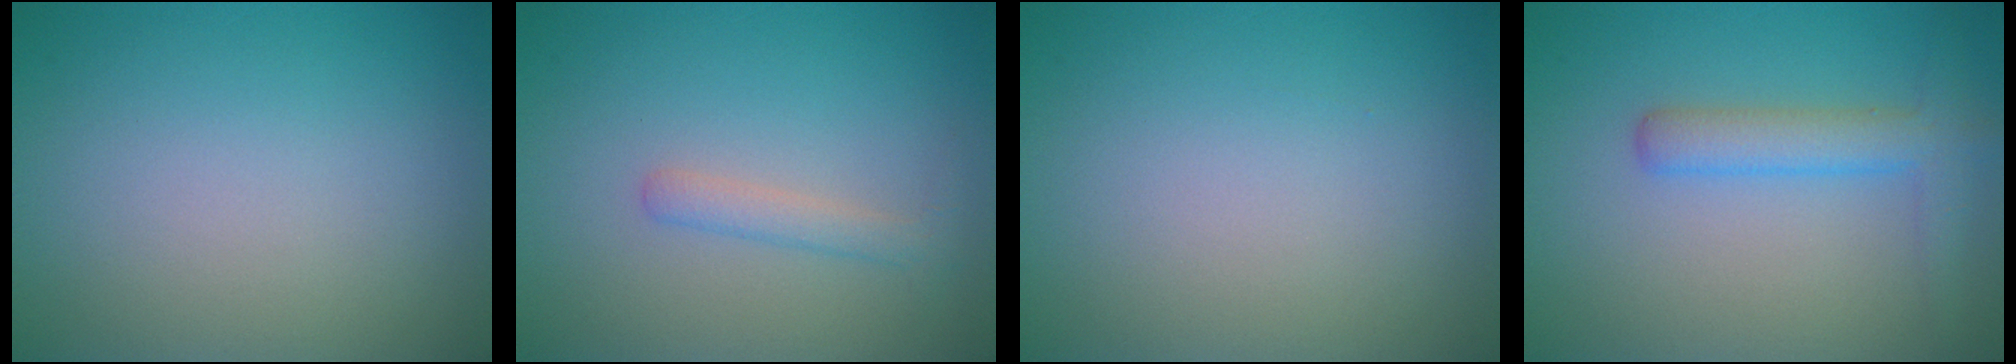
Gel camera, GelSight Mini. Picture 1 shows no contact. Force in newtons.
{"total": 1.6, "press": 1.6, "slide": 0.0}
{"total": 0.0}
{"total": 3.3, "press": 3.3, "slide": 0.2}